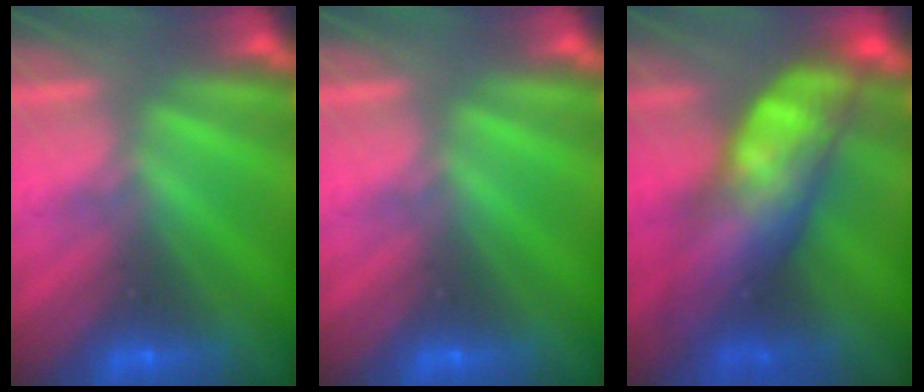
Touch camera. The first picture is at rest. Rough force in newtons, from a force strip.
{"total": 0.0}
{"total": 8.6}